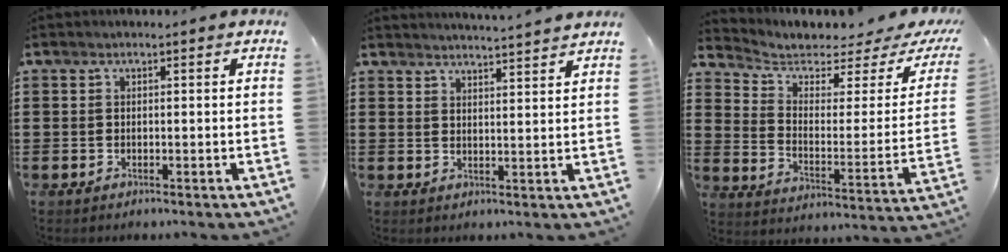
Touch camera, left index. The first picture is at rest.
{"total": 3.1, "force": [3.0, -0.7, 0.1], "torque": [-0.012, -0.018, 0.054]}
{"total": 3.9, "force": [3.1, 1.5, 1.8], "torque": [-0.057, -0.024, 0.049]}